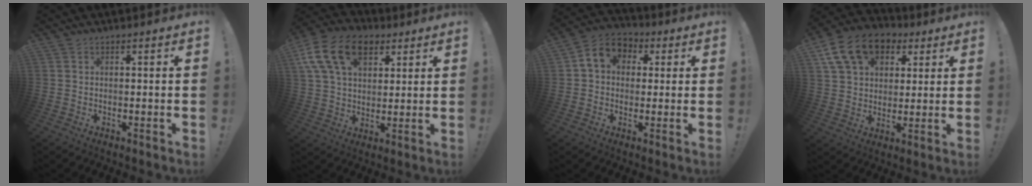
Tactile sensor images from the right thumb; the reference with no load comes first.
{"total": 17.6, "force": [7.8, 11.5, 10.8], "torque": [-0.189, -0.021, 0.146]}
{"total": 8.0, "force": [1.8, 6.1, 4.8], "torque": [-0.077, 0.013, 0.037]}
{"total": 16.3, "force": [7.3, 11.6, 8.7], "torque": [-0.141, -0.021, 0.141]}